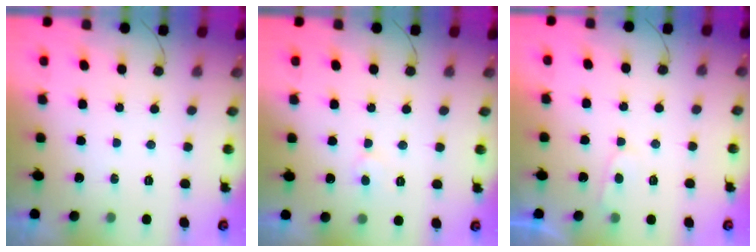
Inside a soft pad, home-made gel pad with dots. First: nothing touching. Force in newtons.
{"total": 4.7, "press": 4.6, "slide": 0.4}
{"total": 2.9, "press": 2.9, "slide": 0.4}